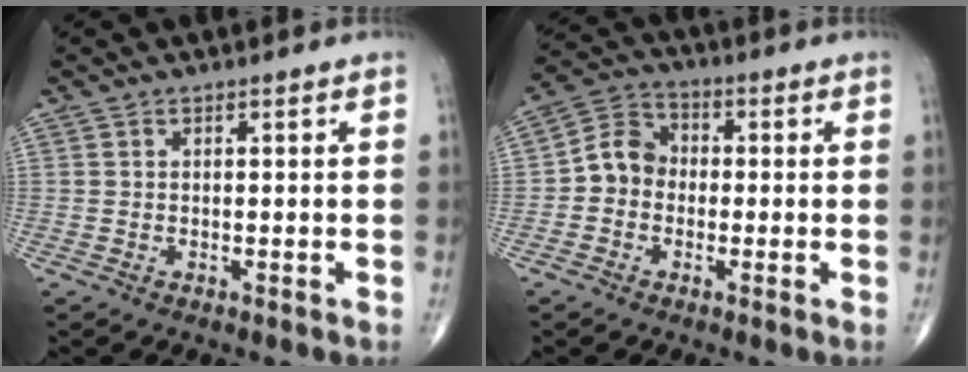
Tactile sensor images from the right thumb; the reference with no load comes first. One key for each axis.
{"total": 7.2, "fx": -1.1, "fy": 6.2, "fz": 3.4, "tx": -0.041, "ty": 0.031, "tz": -0.036}